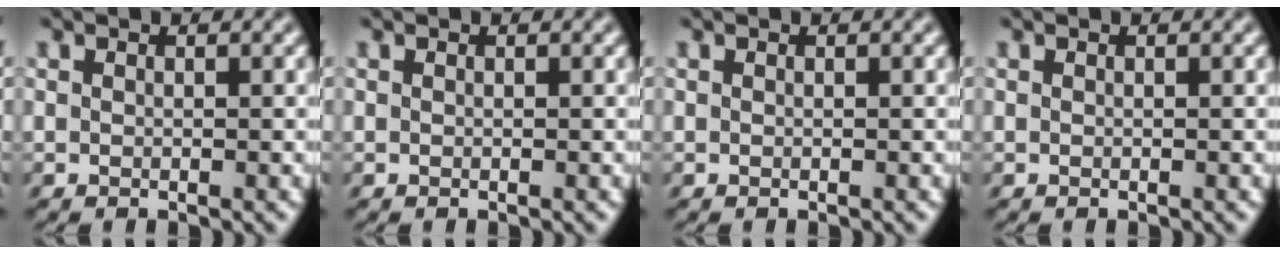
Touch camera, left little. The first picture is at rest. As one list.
[{"total": 0.0}, {"total": 0.0}, {"total": 0.0}]